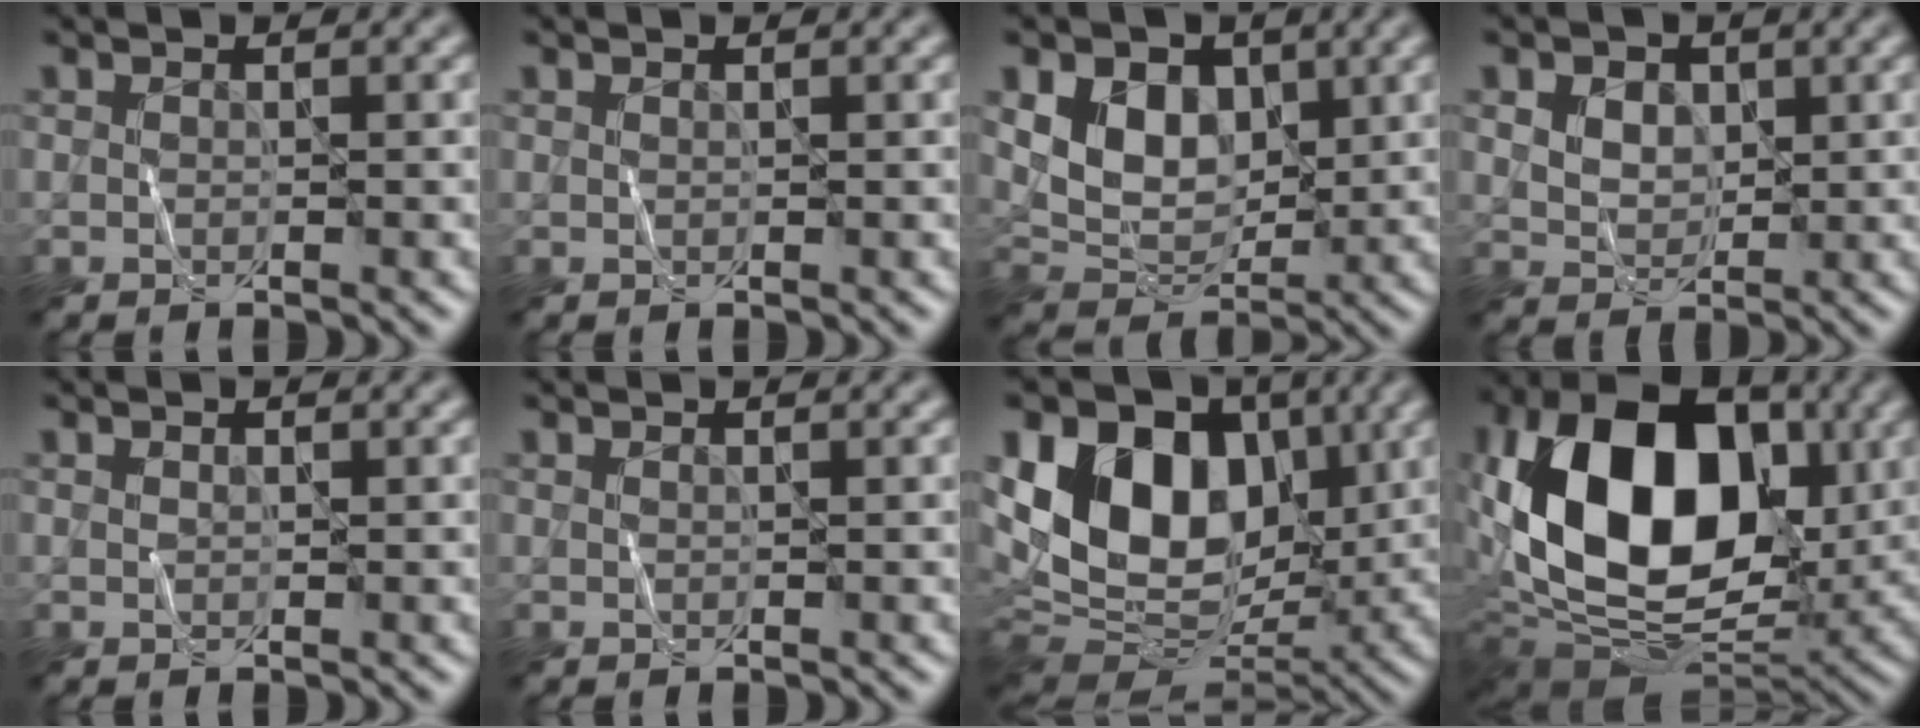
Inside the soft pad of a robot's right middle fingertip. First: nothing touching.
{"total": 0.0}
{"total": 5.5, "force": [1.8, 4.0, 3.3], "torque": [-0.064, -0.009, 0.032]}
{"total": 4.6, "force": [2.0, 3.2, 2.6], "torque": [-0.058, 0.012, 0.028]}
{"total": 0.6, "force": [0.3, 0.4, 0.4], "torque": [-0.006, 0.001, 0.005]}
{"total": 0.0}
{"total": 13.9, "force": [4.0, 9.5, 9.3], "torque": [-0.158, 0.015, 0.062]}
{"total": 16.4, "force": [1.6, 11.1, 11.9], "torque": [-0.204, 0.002, 0.016]}